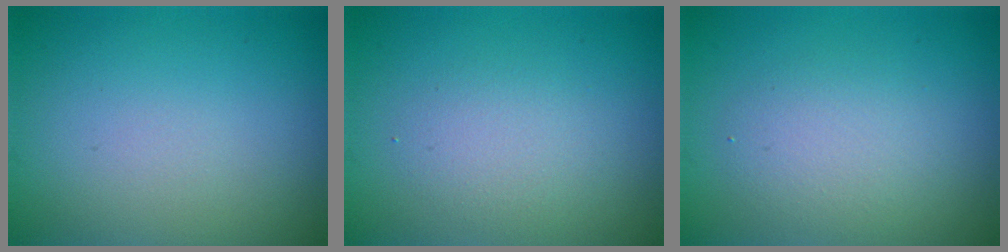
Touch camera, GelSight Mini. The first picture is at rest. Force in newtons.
{"total": 2.2, "press": 2.2, "slide": 0.0}
{"total": 2.9, "press": 2.8, "slide": 0.3}